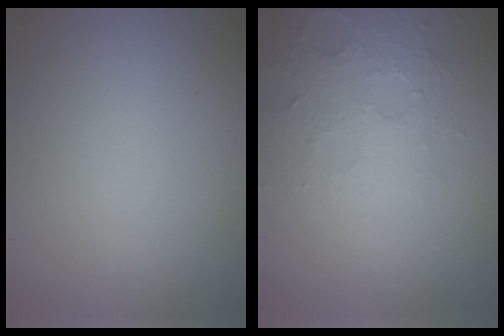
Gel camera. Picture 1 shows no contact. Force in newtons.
{"total": 4.8, "press": 3.4, "slide": 3.4}